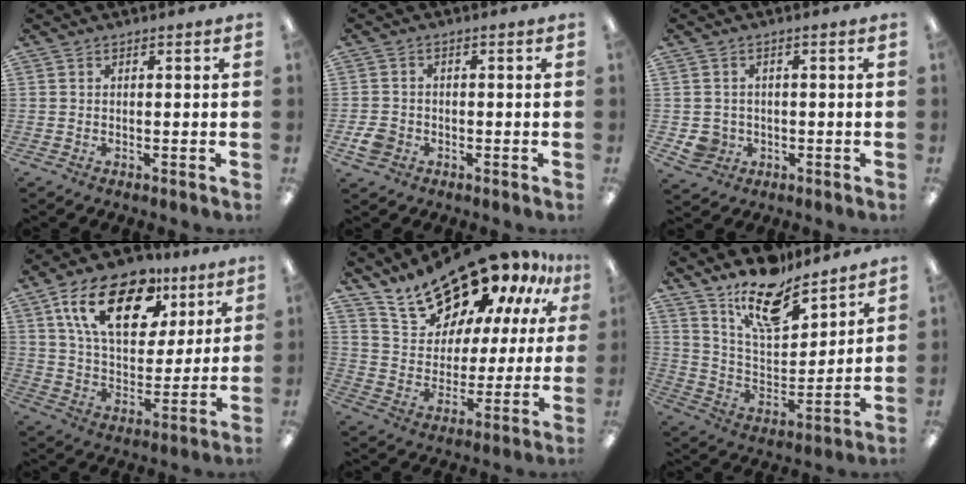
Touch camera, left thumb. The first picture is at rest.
{"total": 3.8, "force": [-1.5, 3.2, 1.5], "torque": [-0.028, 0.000, -0.031]}
{"total": 4.7, "force": [-0.7, 4.5, 0.8], "torque": [-0.020, 0.008, -0.011]}
{"total": 21.1, "force": [11.2, 11.4, 13.7], "torque": [-0.230, -0.031, 0.195]}
{"total": 20.7, "force": [17.1, 7.9, 8.7], "torque": [-0.158, -0.116, 0.299]}
{"total": 15.5, "force": [12.4, 5.8, 7.4], "torque": [-0.127, -0.084, 0.218]}